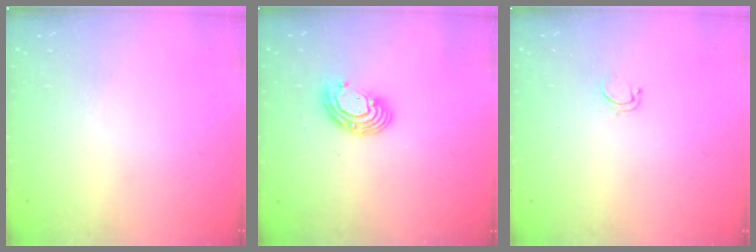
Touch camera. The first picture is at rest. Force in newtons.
{"total": 8.4, "press": 8.3, "slide": 1.4}
{"total": 2.6, "press": 2.5, "slide": 0.4}